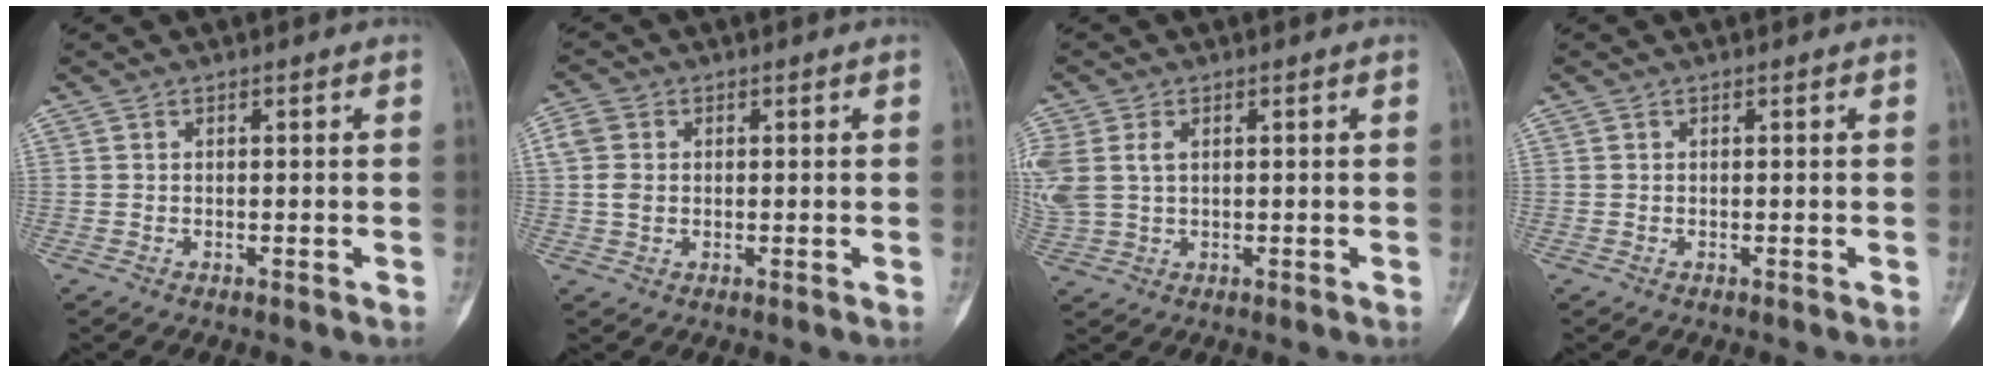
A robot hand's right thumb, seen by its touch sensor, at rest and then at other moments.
{"total": 3.9, "force": [0.5, 3.1, 2.3], "torque": [-0.052, 0.008, 0.007]}
{"total": 9.3, "force": [2.0, 6.4, 6.5], "torque": [-0.188, 0.008, 0.048]}
{"total": 0.0}